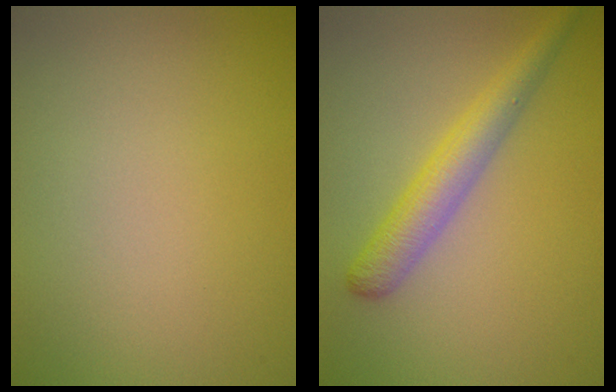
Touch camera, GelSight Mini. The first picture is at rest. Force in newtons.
{"total": 2.8, "press": 2.8, "slide": 0.2}